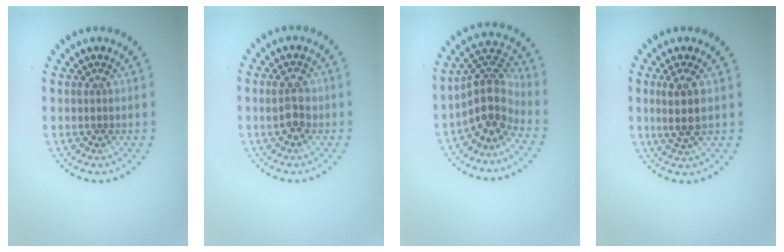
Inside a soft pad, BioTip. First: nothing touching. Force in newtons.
{"total": 2.4, "press": 2.4, "slide": 0.2}
{"total": 4.4, "press": 3.3, "slide": 2.9}
{"total": 2.7, "press": 2.3, "slide": 1.3}